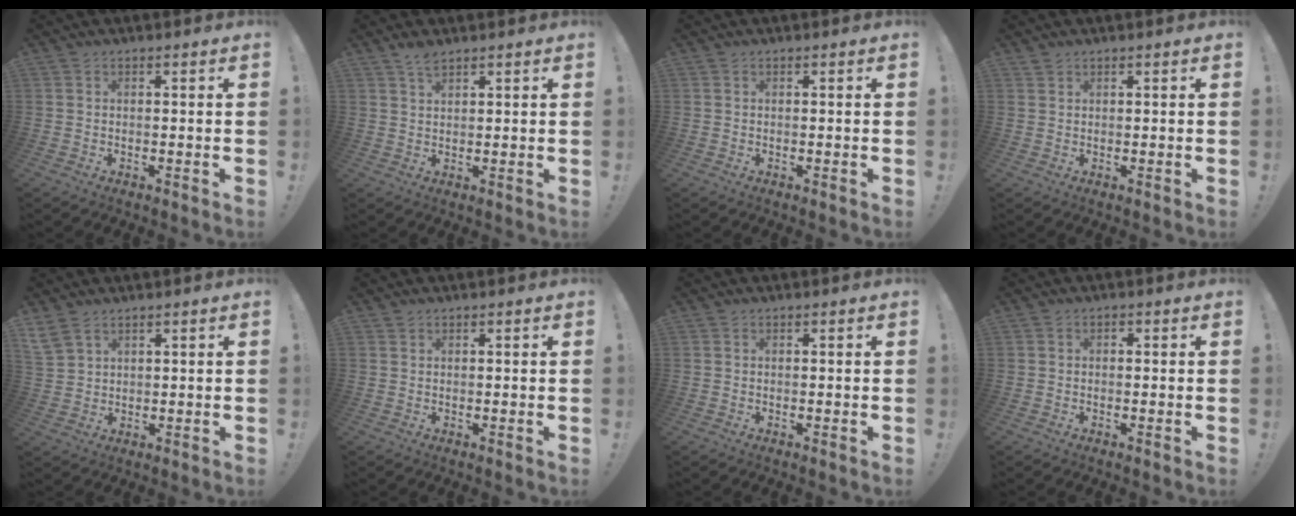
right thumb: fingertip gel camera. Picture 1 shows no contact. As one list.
[{"total": 4.9, "force": [3.9, 1.8, 2.4], "torque": [-0.040, -0.021, 0.071]}, {"total": 0.0}, {"total": 1.0, "force": [0.9, 0.5, 0.1], "torque": [-0.006, 0.001, 0.018]}, {"total": 5.0, "force": [3.8, 2.7, 2.0], "torque": [-0.043, -0.011, 0.077]}, {"total": 0.5, "force": [0.4, 0.2, 0.0], "torque": [-0.005, 0.002, 0.010]}, {"total": 0.0}, {"total": 0.9, "force": [-0.6, 0.5, 0.3], "torque": [-0.011, 0.005, -0.010]}]